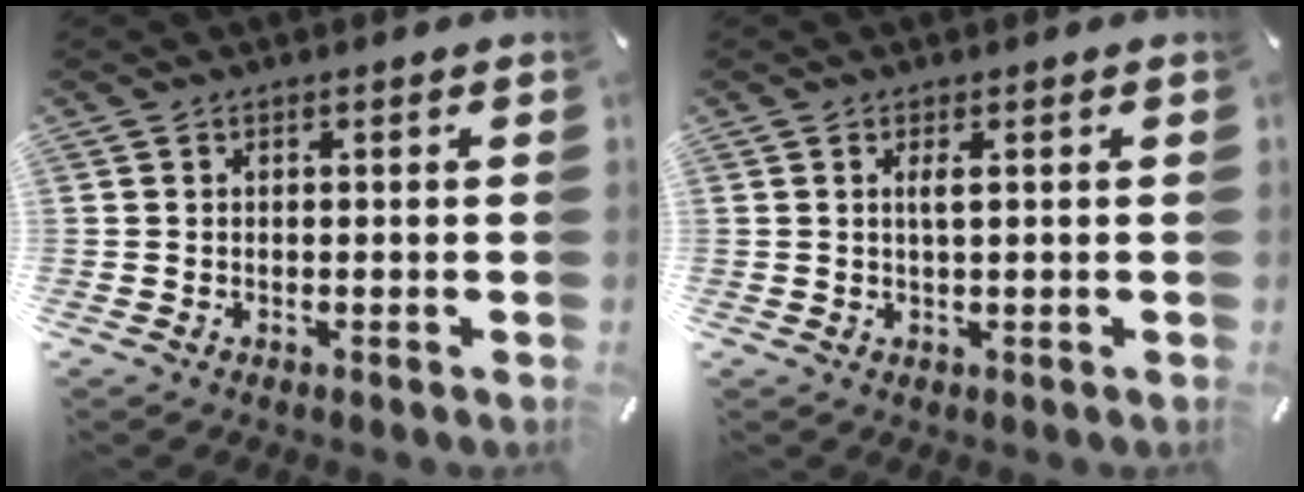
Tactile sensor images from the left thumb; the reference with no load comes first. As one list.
[{"total": 2.2, "force": [0.5, 0.5, 2.1], "torque": [-0.043, 0.002, 0.006]}]